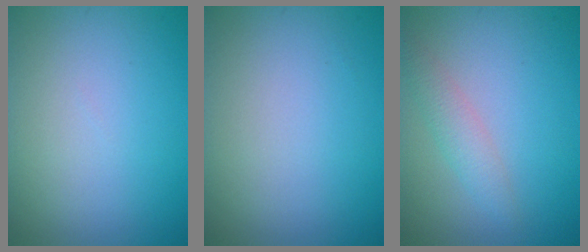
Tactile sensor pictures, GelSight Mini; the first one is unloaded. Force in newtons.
{"total": 0.0}
{"total": 2.0, "press": 2.0, "slide": 0.1}